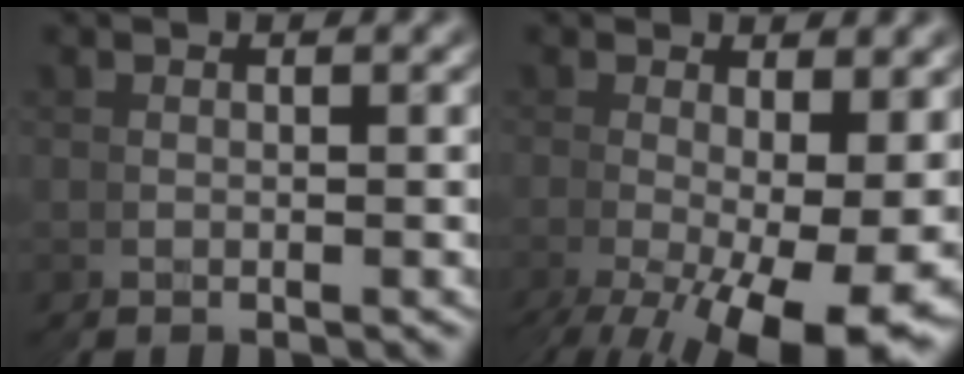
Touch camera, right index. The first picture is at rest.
{"total": 9.3, "force": [-3.6, 3.3, 8.0], "torque": [-0.126, -0.040, -0.029]}